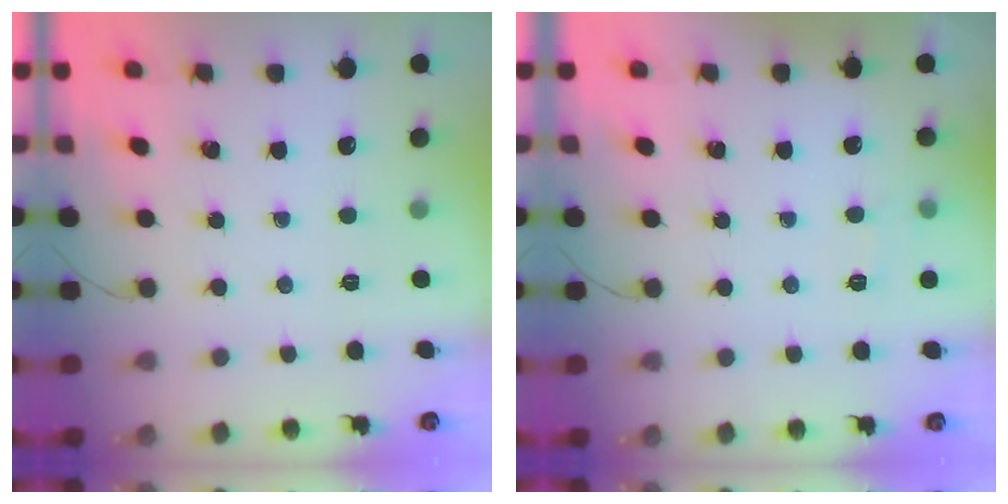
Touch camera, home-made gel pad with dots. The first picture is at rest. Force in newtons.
{"total": 6.1, "press": 5.9, "slide": 1.5}